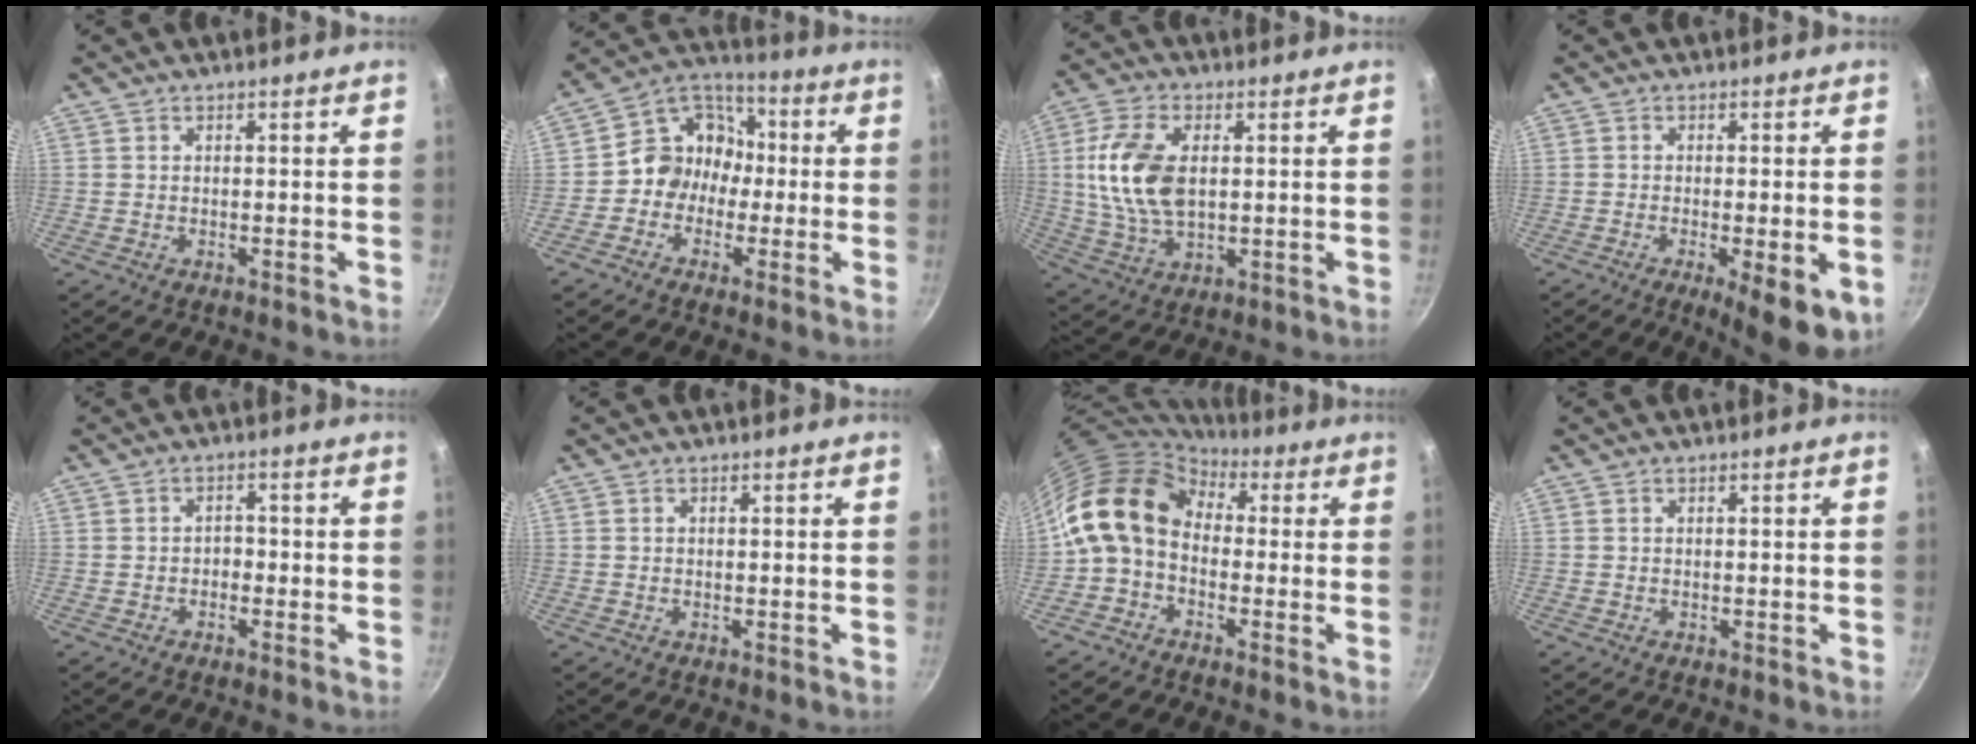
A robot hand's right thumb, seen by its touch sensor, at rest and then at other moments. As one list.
[{"total": 10.2, "force": [-1.6, 9.0, 4.5], "torque": [-0.027, 0.043, -0.053]}, {"total": 13.5, "force": [1.6, 7.8, 10.9], "torque": [-0.205, -0.001, 0.031]}, {"total": 9.5, "force": [-3.2, 2.5, 8.6], "torque": [-0.112, -0.002, -0.039]}, {"total": 1.9, "force": [-0.9, 1.4, 0.9], "torque": [0.000, 0.013, -0.016]}, {"total": 0.0}, {"total": 12.2, "force": [0.7, 9.1, 8.0], "torque": [-0.123, 0.028, -0.012]}, {"total": 0.0}]